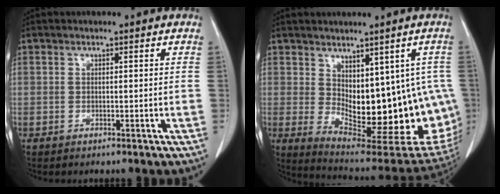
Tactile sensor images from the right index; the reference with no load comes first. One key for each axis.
{"total": 19.5, "fx": -1.0, "fy": 9.1, "fz": 17.2, "tx": -0.180, "ty": -0.006, "tz": 0.014}